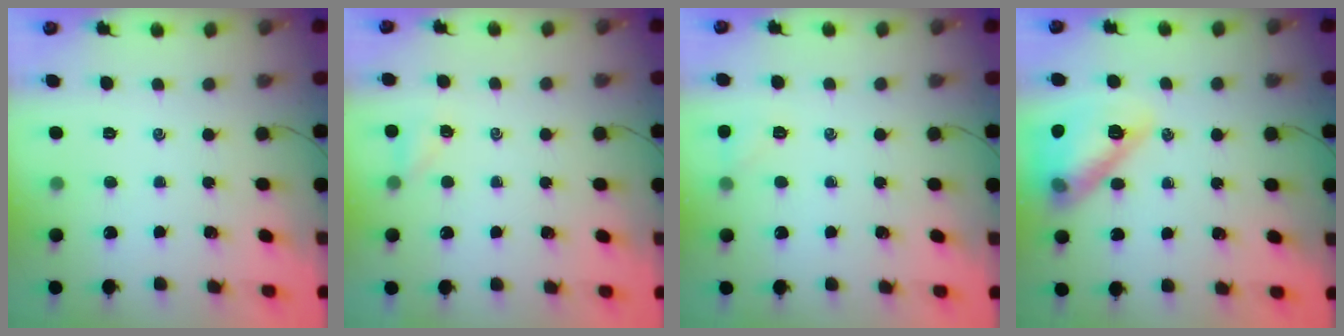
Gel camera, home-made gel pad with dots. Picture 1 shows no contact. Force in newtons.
{"total": 2.4, "press": 2.3, "slide": 0.9}
{"total": 5.8, "press": 5.6, "slide": 1.7}
{"total": 16.9, "press": 16.7, "slide": 2.4}